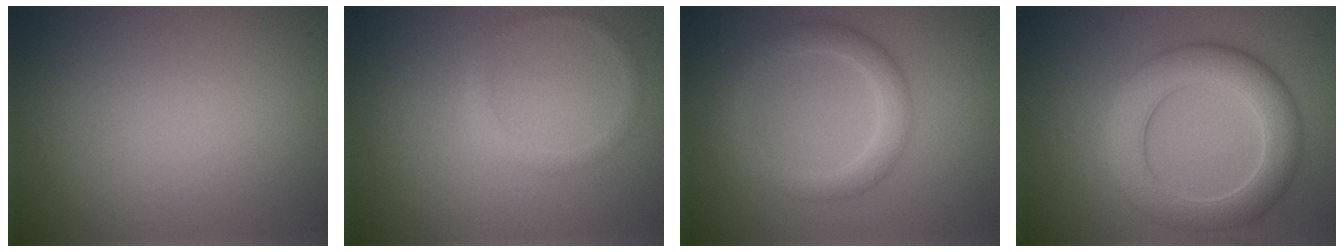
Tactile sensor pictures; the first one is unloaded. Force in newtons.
{"total": 1.3, "press": 1.3, "slide": 0.0}
{"total": 3.2, "press": 3.2, "slide": 0.1}
{"total": 6.7, "press": 6.7, "slide": 0.5}